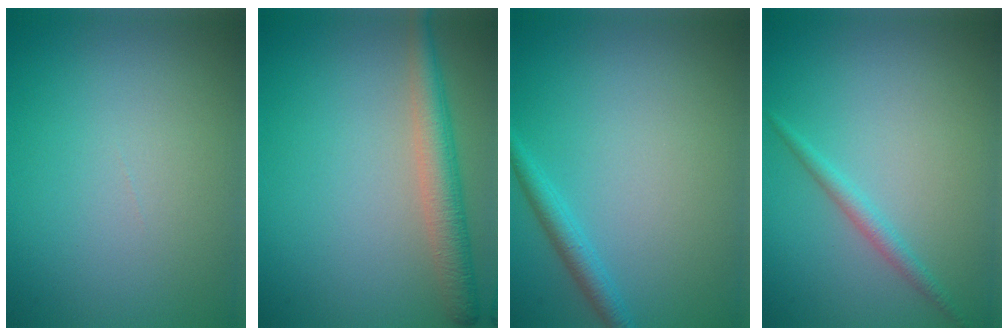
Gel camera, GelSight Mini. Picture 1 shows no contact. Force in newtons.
{"total": 3.8, "press": 3.8, "slide": 0.2}
{"total": 1.8, "press": 1.8, "slide": 0.1}
{"total": 1.4, "press": 1.4, "slide": 0.1}